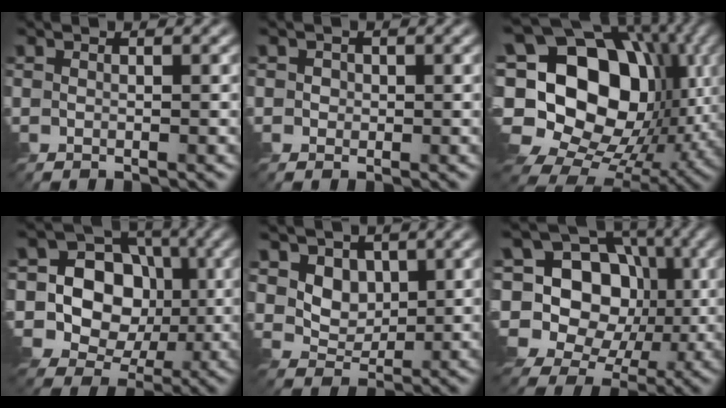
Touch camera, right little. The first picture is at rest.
{"total": 0.9, "force": [0.1, 0.9, 0.2], "torque": [-0.002, -0.003, 0.001]}
{"total": 20.4, "force": [1.0, 15.7, 13.1], "torque": [-0.266, 0.015, 0.021]}
{"total": 10.2, "force": [0.4, 8.9, 4.9], "torque": [-0.090, 0.026, -0.020]}
{"total": 3.4, "force": [1.0, 2.7, 1.8], "torque": [-0.042, -0.020, 0.021]}
{"total": 15.8, "force": [2.4, 13.1, 8.6], "torque": [-0.196, 0.063, 0.012]}